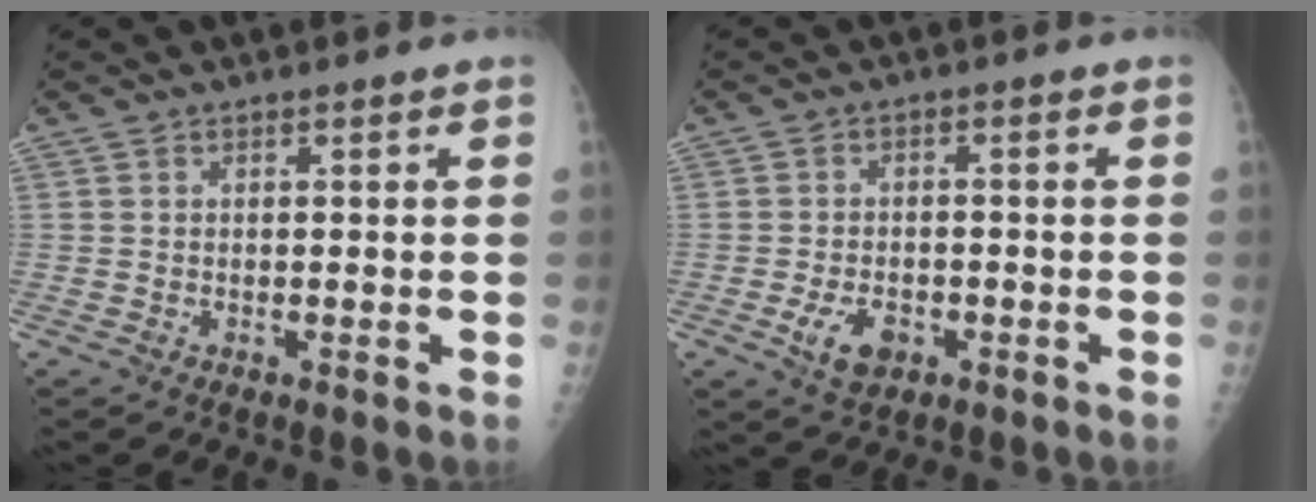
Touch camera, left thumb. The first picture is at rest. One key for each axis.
{"total": 5.6, "fx": -2.4, "fy": 3.6, "fz": 3.7, "tx": -0.059, "ty": 0.008, "tz": -0.037}